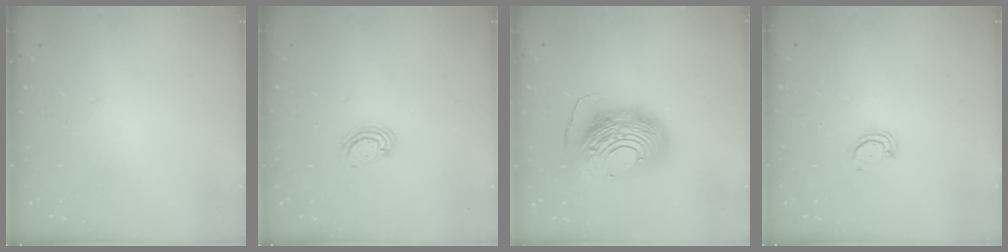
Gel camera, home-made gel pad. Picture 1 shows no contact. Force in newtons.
{"total": 4.0, "press": 4.0, "slide": 0.3}
{"total": 18.2, "press": 18.1, "slide": 1.7}
{"total": 2.9, "press": 2.9, "slide": 0.2}